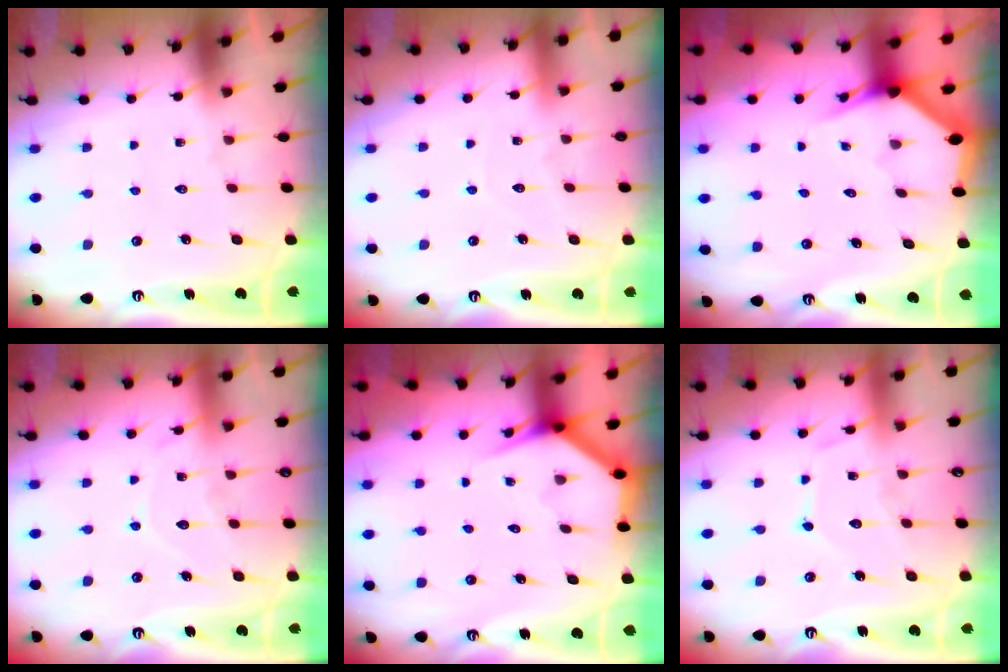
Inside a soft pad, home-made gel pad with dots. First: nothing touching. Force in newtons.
{"total": 3.7, "press": 3.7, "slide": 0.4}
{"total": 2.9, "press": 2.9, "slide": 0.1}
{"total": 9.2, "press": 9.1, "slide": 0.8}
{"total": 3.5, "press": 3.5, "slide": 0.3}
{"total": 9.8, "press": 9.8, "slide": 0.8}